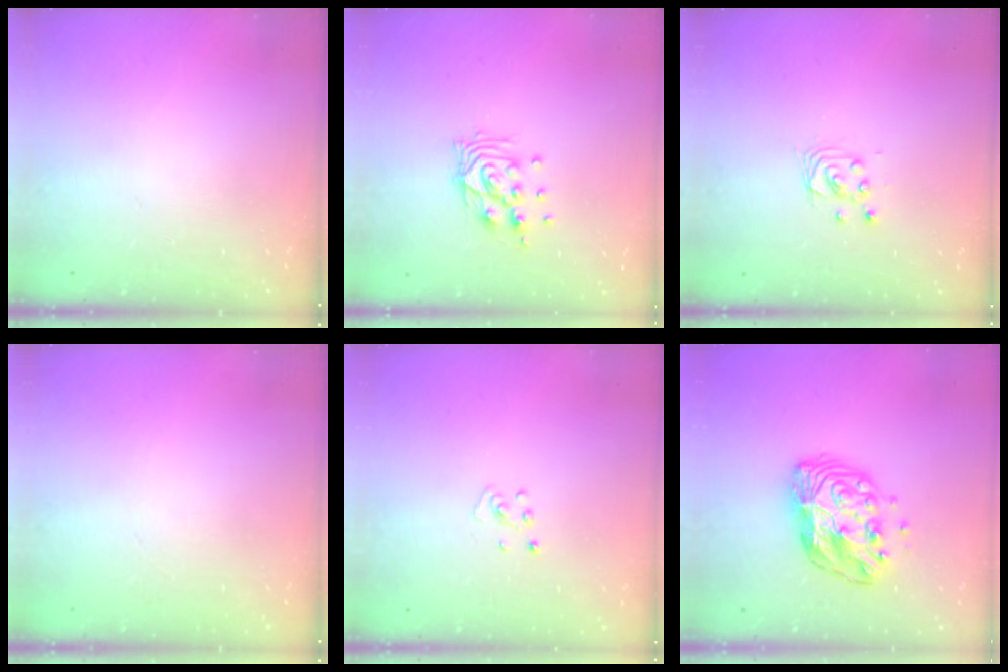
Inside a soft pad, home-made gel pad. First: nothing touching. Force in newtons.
{"total": 10.3, "press": 10.3, "slide": 0.9}
{"total": 2.9, "press": 2.9, "slide": 0.2}
{"total": 0.0}
{"total": 3.9, "press": 3.9, "slide": 0.4}
{"total": 11.9, "press": 11.9, "slide": 0.8}